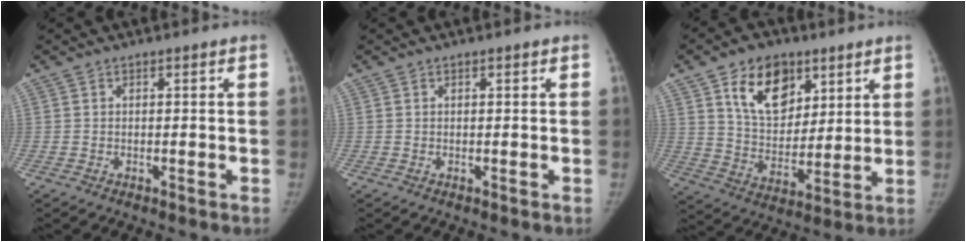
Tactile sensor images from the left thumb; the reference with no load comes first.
{"total": 0.0}
{"total": 14.6, "force": [7.4, 9.6, 8.2], "torque": [-0.096, -0.038, 0.137]}